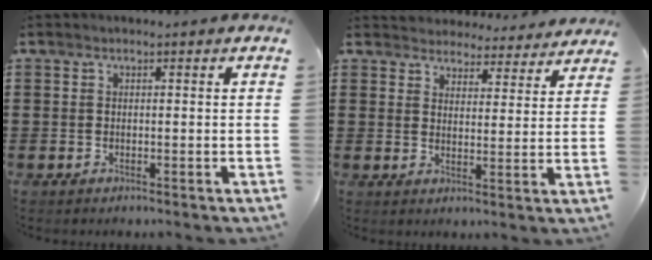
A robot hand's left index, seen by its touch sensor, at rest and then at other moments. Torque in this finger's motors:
{"motor_torque": [2.14, 0.00, 0.61, 0.04]}